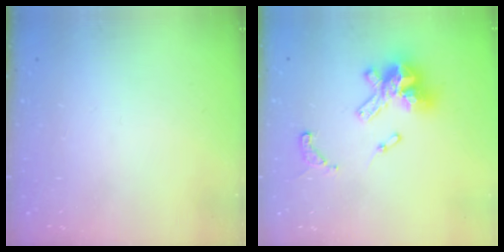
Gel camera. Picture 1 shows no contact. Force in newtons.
{"total": 15.0, "press": 14.9, "slide": 1.9}